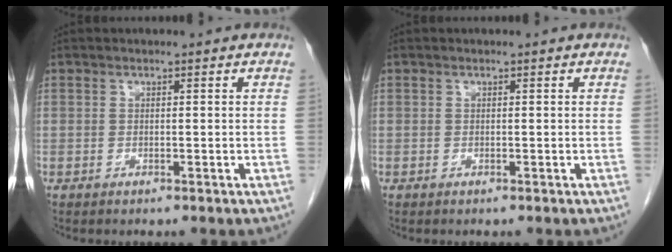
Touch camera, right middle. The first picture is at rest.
{"total": 0.0}